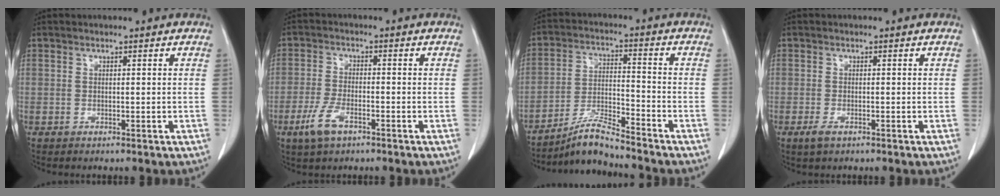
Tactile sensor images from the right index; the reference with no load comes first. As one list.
[{"total": 5.3, "force": [-2.9, 1.9, 4.0], "torque": [-0.089, -0.005, -0.053]}, {"total": 7.2, "force": [-6.7, -0.5, 2.6], "torque": [-0.055, -0.009, -0.120]}, {"total": 1.7, "force": [-0.9, 0.6, 1.3], "torque": [-0.027, -0.002, -0.012]}]